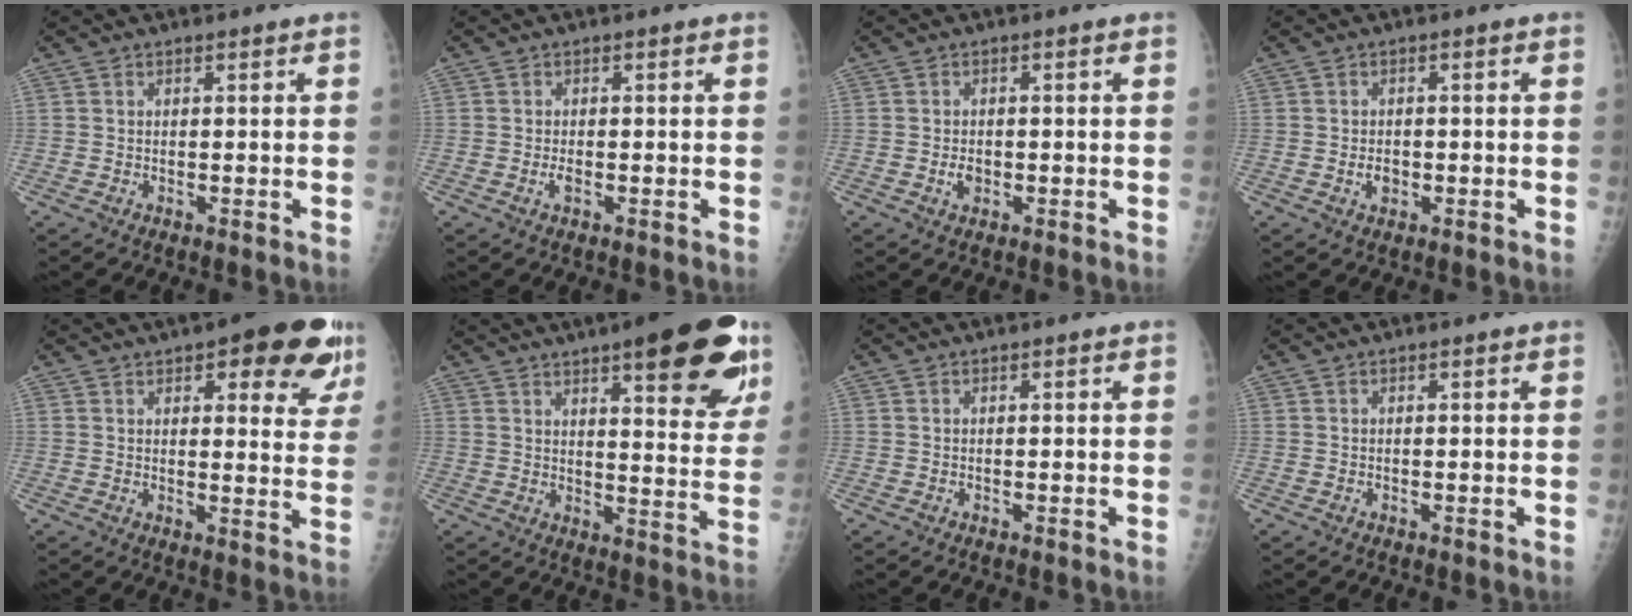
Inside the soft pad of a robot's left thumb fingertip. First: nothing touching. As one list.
[{"total": 1.5, "force": [-0.5, 0.6, 1.3], "torque": [-0.025, 0.001, -0.010]}, {"total": 2.2, "force": [-0.6, 1.6, 1.5], "torque": [-0.019, 0.002, -0.009]}, {"total": 2.4, "force": [-0.6, 1.7, 1.5], "torque": [-0.017, 0.003, -0.009]}, {"total": 15.0, "force": [8.4, 5.6, 11.1], "torque": [-0.090, -0.037, 0.094]}, {"total": 21.0, "force": [11.9, 5.9, 16.3], "torque": [-0.182, -0.043, 0.155]}, {"total": 0.0}, {"total": 0.0}]